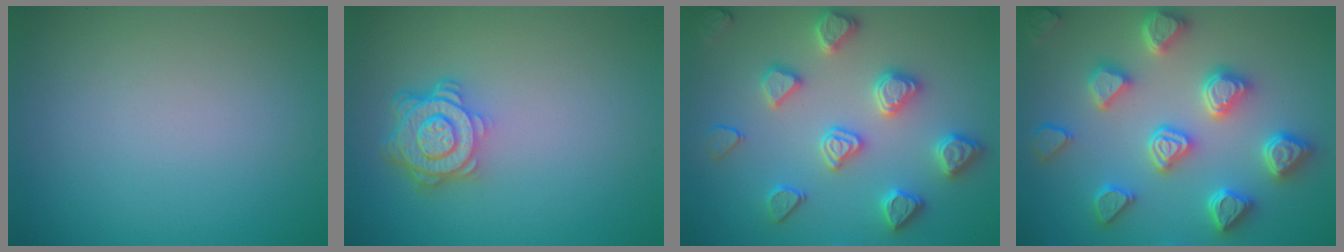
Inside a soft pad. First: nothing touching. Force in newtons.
{"total": 4.7, "press": 3.6, "slide": 3.0}
{"total": 4.4, "press": 4.3, "slide": 0.7}
{"total": 6.0, "press": 5.8, "slide": 1.8}